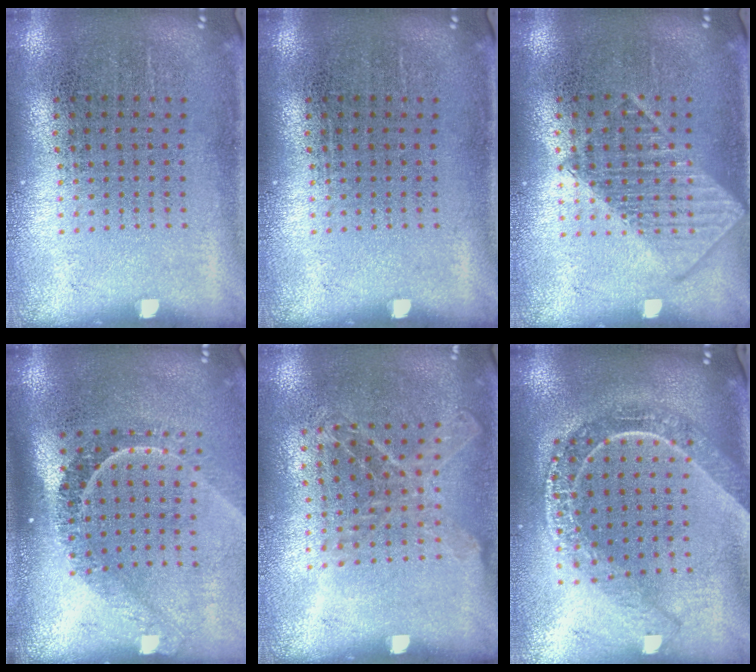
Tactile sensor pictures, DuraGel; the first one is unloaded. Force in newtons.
{"total": 0.0}
{"total": 1.3, "press": 1.3, "slide": 0.1}
{"total": 2.2, "press": 1.6, "slide": 1.5}
{"total": 1.1, "press": 1.1, "slide": 0.3}
{"total": 2.2, "press": 1.8, "slide": 1.2}